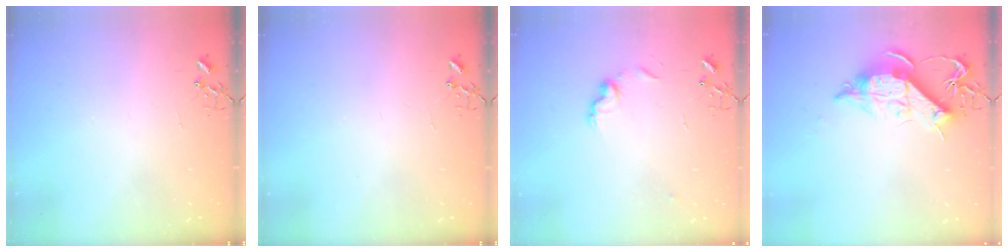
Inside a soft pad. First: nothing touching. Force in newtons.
{"total": 0.0}
{"total": 8.4, "press": 8.4, "slide": 0.4}
{"total": 12.5, "press": 12.5, "slide": 1.1}